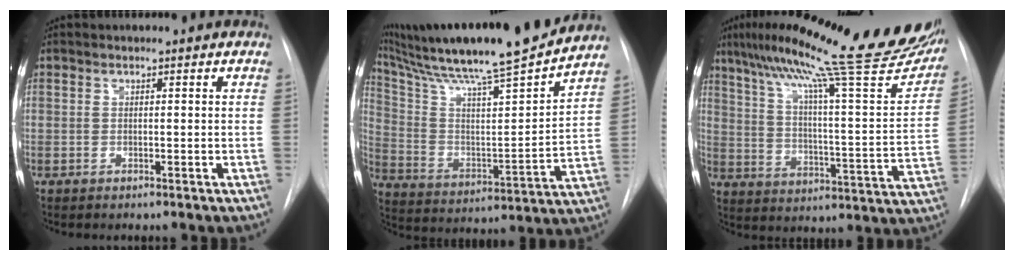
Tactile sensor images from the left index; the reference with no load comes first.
{"total": 25.6, "force": [21.9, 0.3, 13.2], "torque": [-0.238, -0.025, 0.339]}
{"total": 30.9, "force": [24.2, 3.0, 19.0], "torque": [-0.276, -0.019, 0.324]}